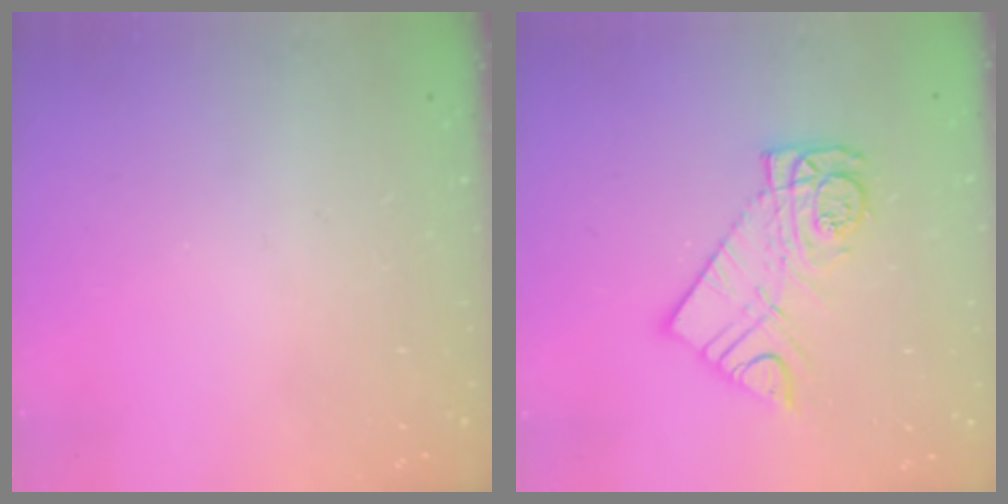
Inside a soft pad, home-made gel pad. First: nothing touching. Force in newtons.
{"total": 11.7, "press": 11.7, "slide": 1.0}